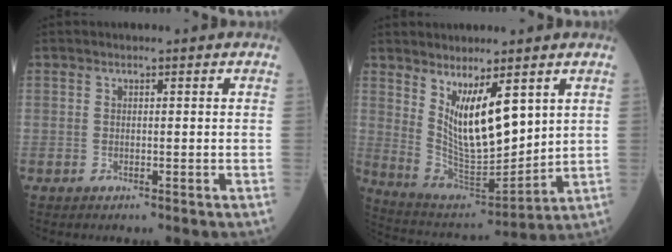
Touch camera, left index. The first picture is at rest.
{"total": 10.9, "force": [4.4, 3.0, 9.5], "torque": [-0.176, -0.017, 0.098]}